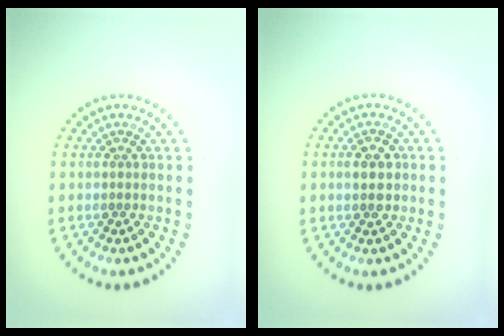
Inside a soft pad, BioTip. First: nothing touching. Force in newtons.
{"total": 2.6, "press": 2.6, "slide": 0.1}